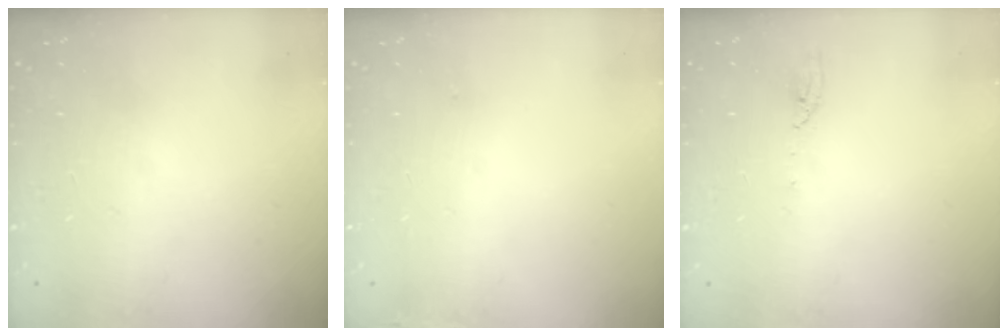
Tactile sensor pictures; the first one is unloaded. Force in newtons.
{"total": 6.3, "press": 5.9, "slide": 2.1}
{"total": 4.4, "press": 4.4, "slide": 0.1}